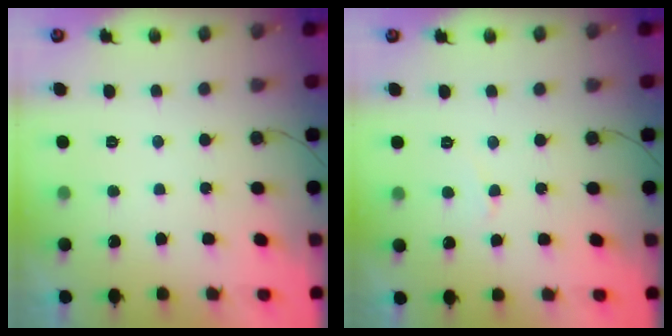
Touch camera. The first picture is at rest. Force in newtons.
{"total": 3.4, "press": 3.3, "slide": 0.4}